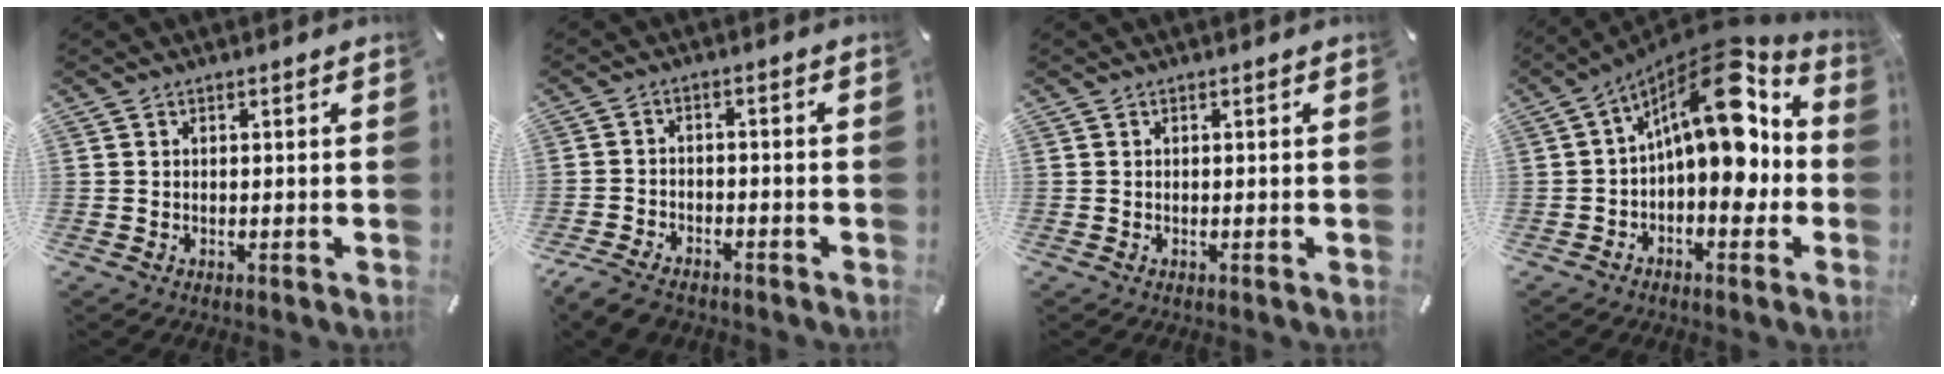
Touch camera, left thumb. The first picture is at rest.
{"total": 5.0, "force": [-4.1, 2.1, 1.8], "torque": [-0.047, 0.017, -0.082]}
{"total": 0.0}
{"total": 17.0, "force": [5.3, 8.2, 13.9], "torque": [-0.205, -0.049, 0.084]}